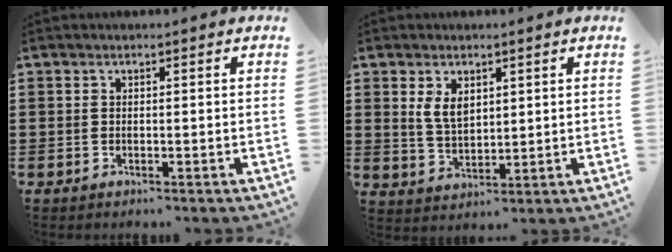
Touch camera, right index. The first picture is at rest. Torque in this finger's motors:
{"motor_torque": [0.12, -0.02, 0.20, 0.10]}